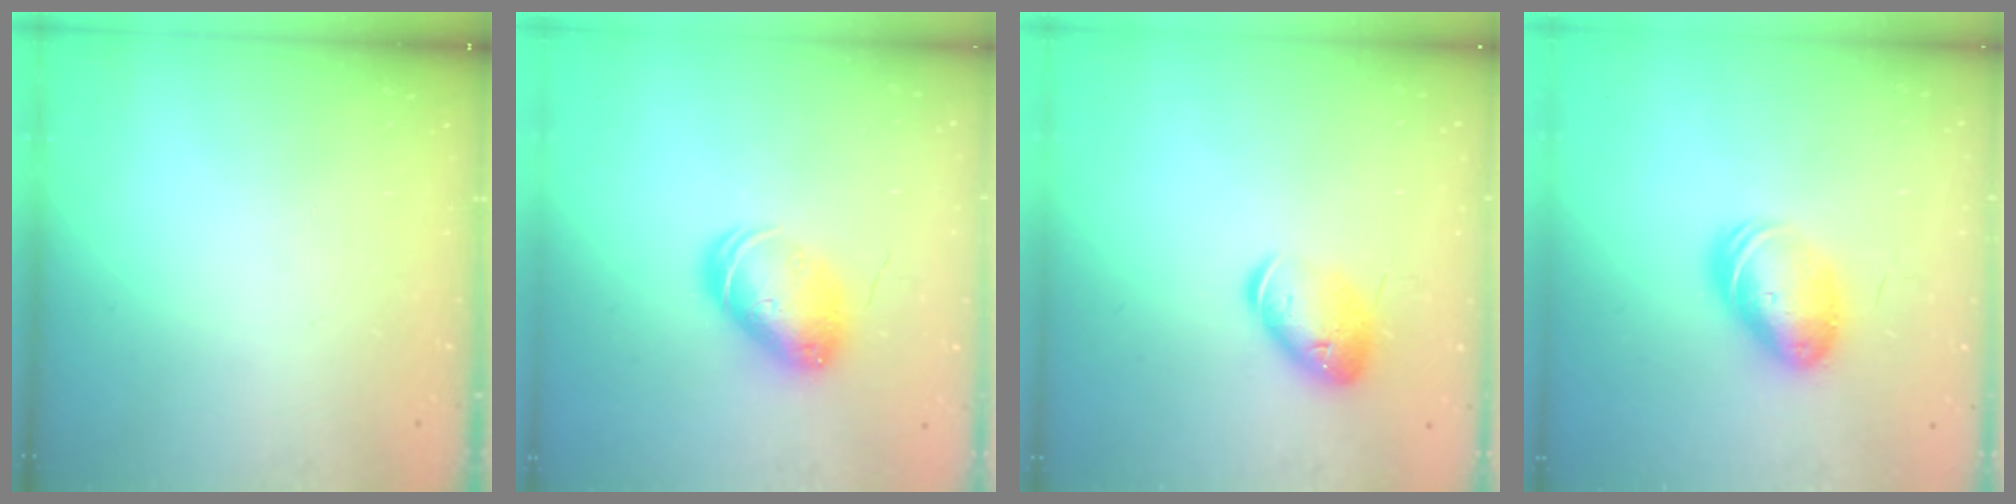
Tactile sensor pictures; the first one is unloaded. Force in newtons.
{"total": 9.6, "press": 9.6, "slide": 0.8}
{"total": 11.4, "press": 11.3, "slide": 1.8}
{"total": 10.4, "press": 10.2, "slide": 2.2}